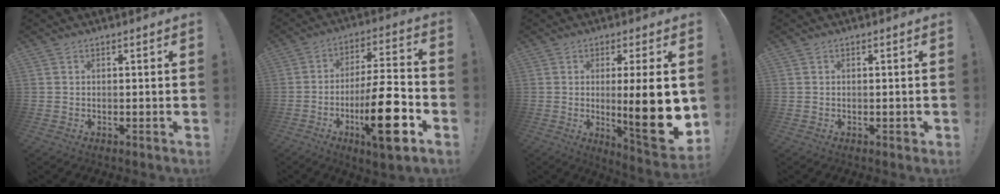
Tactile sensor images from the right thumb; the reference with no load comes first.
{"total": 19.1, "force": [-6.8, 4.8, 17.1], "torque": [-0.272, 0.026, -0.107]}
{"total": 16.2, "force": [-0.6, 2.3, 16.0], "torque": [-0.221, -0.018, -0.004]}
{"total": 0.9, "force": [-0.2, 0.6, 0.7], "torque": [-0.006, 0.001, -0.004]}